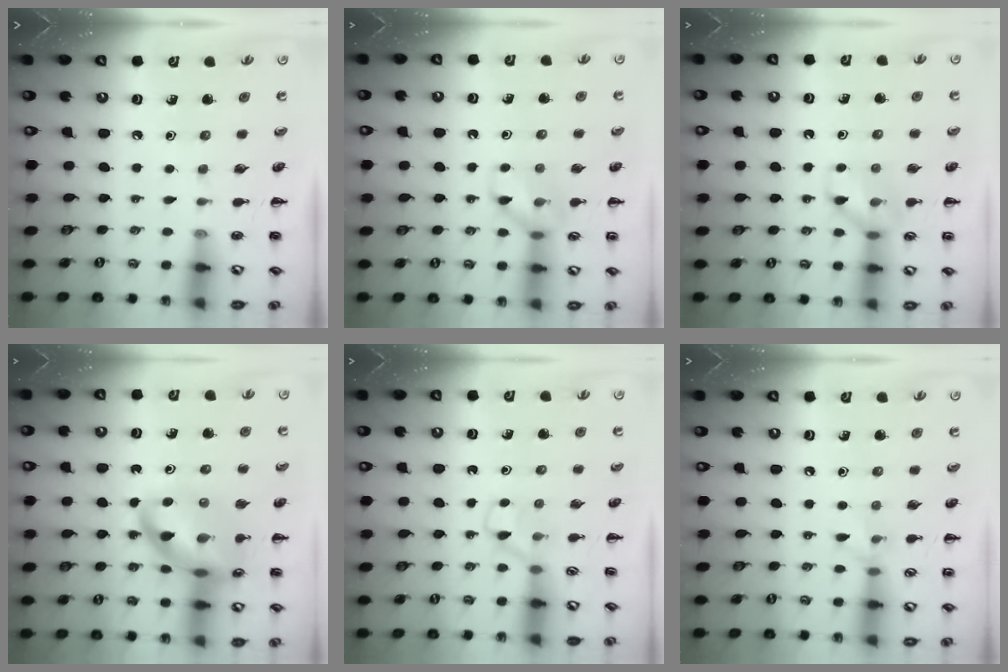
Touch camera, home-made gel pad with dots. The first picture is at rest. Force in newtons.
{"total": 9.6, "press": 9.6, "slide": 0.7}
{"total": 9.6, "press": 9.6, "slide": 0.7}
{"total": 15.9, "press": 15.6, "slide": 2.9}
{"total": 3.5, "press": 3.3, "slide": 1.2}
{"total": 5.6, "press": 5.4, "slide": 1.6}